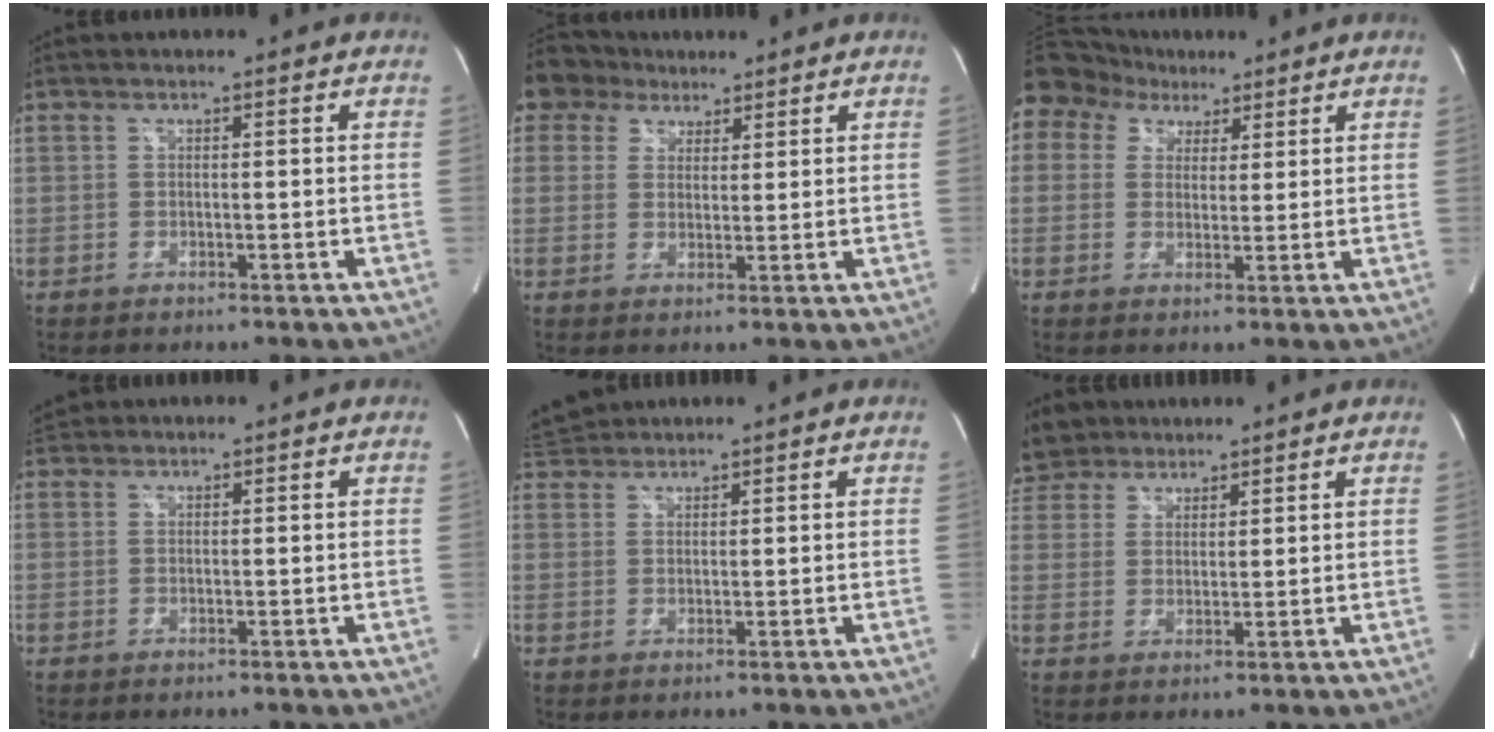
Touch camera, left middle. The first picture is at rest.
{"total": 5.3, "force": [4.1, 3.3, -0.5], "torque": [0.011, 0.018, 0.073]}
{"total": 14.8, "force": [8.5, 11.2, 4.4], "torque": [-0.145, 0.073, 0.162]}
{"total": 1.8, "force": [1.8, 0.5, 0.0], "torque": [-0.008, 0.019, 0.035]}
{"total": 4.2, "force": [4.0, 1.0, 0.4], "torque": [-0.015, 0.029, 0.077]}
{"total": 7.3, "force": [6.4, 3.4, 0.9], "torque": [-0.021, 0.021, 0.123]}